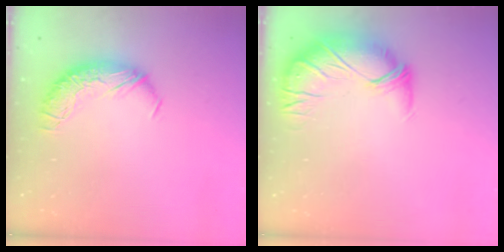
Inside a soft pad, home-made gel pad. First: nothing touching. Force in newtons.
{"total": 2.7, "press": 0.2, "slide": 2.7}